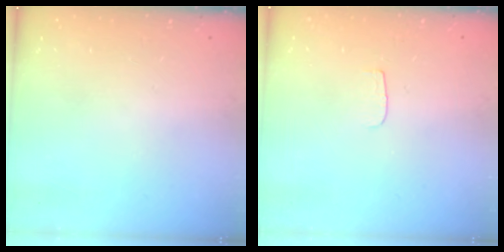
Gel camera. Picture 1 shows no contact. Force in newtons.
{"total": 3.5, "press": 3.4, "slide": 0.4}